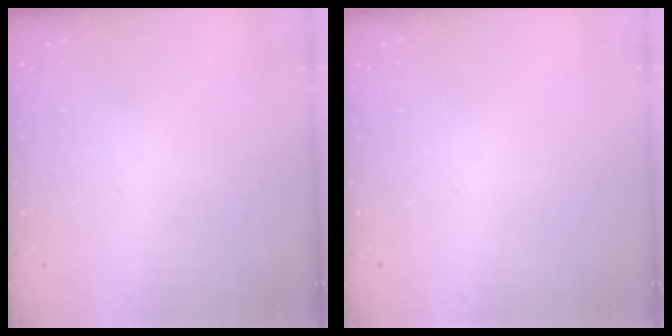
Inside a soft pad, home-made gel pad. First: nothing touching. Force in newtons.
{"total": 0.0}